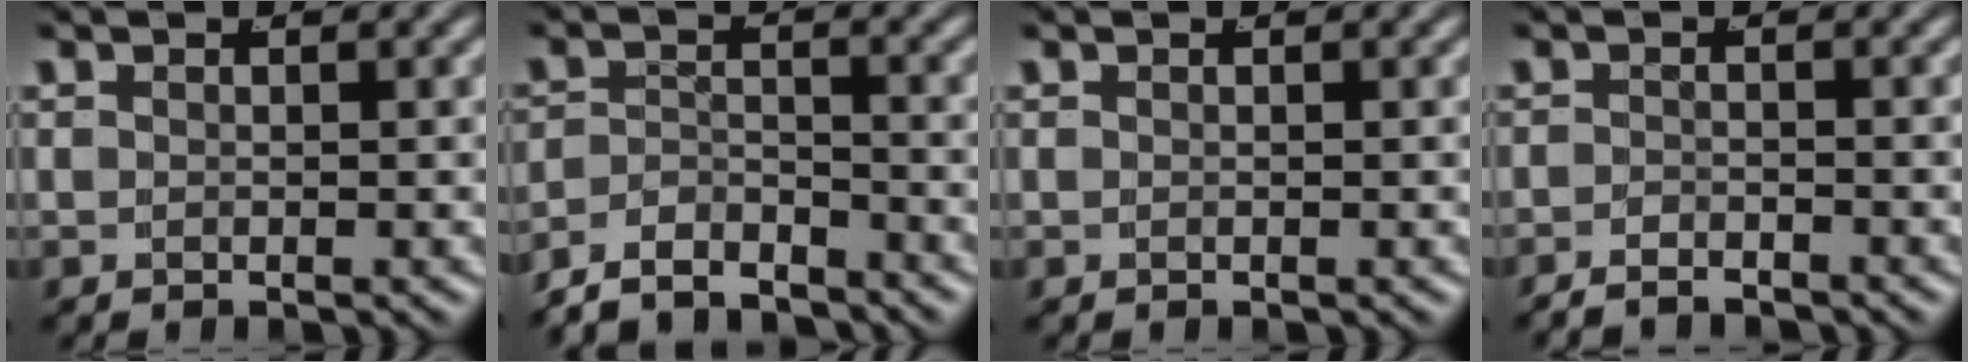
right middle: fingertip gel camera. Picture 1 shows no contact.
{"total": 5.2, "force": [-4.8, 1.8, 1.1], "torque": [-0.020, -0.013, -0.079]}
{"total": 0.0}
{"total": 2.2, "force": [-2.2, 0.3, 0.2], "torque": [-0.010, -0.012, -0.033]}